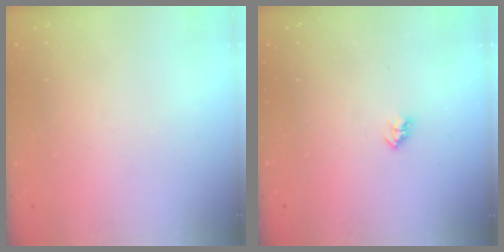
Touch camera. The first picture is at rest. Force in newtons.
{"total": 2.6, "press": 2.6, "slide": 0.4}